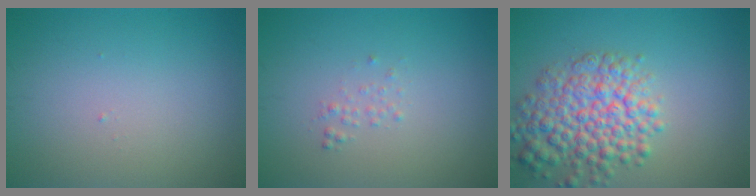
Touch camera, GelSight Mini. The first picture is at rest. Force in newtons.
{"total": 0.7, "press": 0.7, "slide": 0.1}
{"total": 6.7, "press": 6.7, "slide": 0.3}